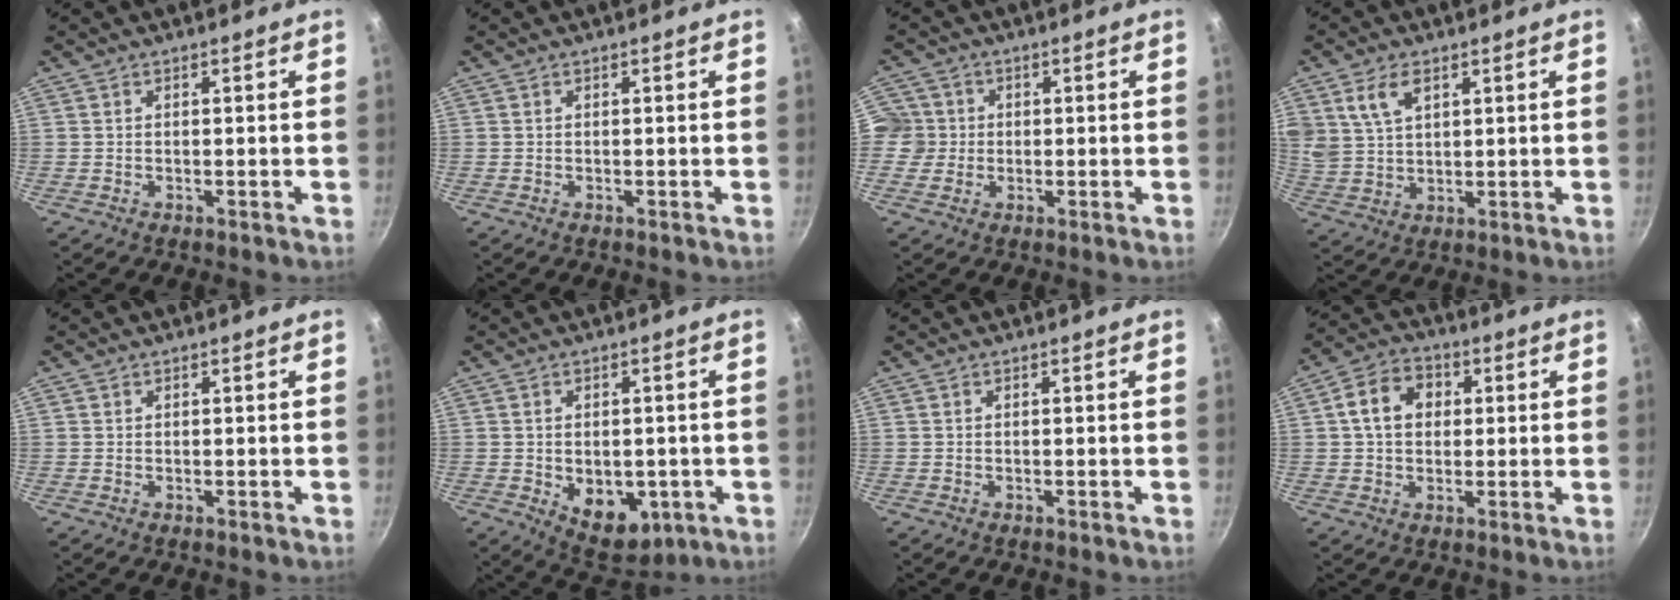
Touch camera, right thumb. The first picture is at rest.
{"total": 0.0}
{"total": 5.1, "force": [0.1, 5.0, 0.8], "torque": [0.021, 0.004, -0.009]}
{"total": 7.1, "force": [3.4, 4.3, 4.4], "torque": [-0.073, -0.012, 0.074]}
{"total": 0.0}
{"total": 9.7, "force": [-2.2, 6.4, 6.9], "torque": [-0.063, -0.009, -0.014]}
{"total": 0.0}
{"total": 8.8, "force": [1.6, 6.8, 5.3], "torque": [-0.068, 0.015, 0.015]}